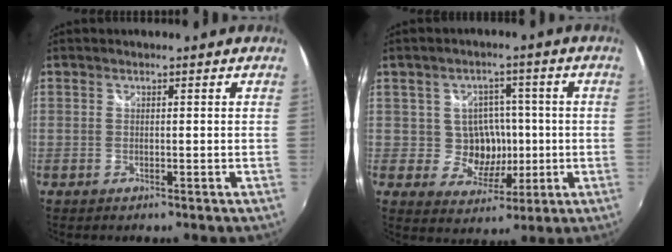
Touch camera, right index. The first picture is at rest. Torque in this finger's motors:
{"motor_torque": [0.72, 0.59, 0.22, 0.01]}